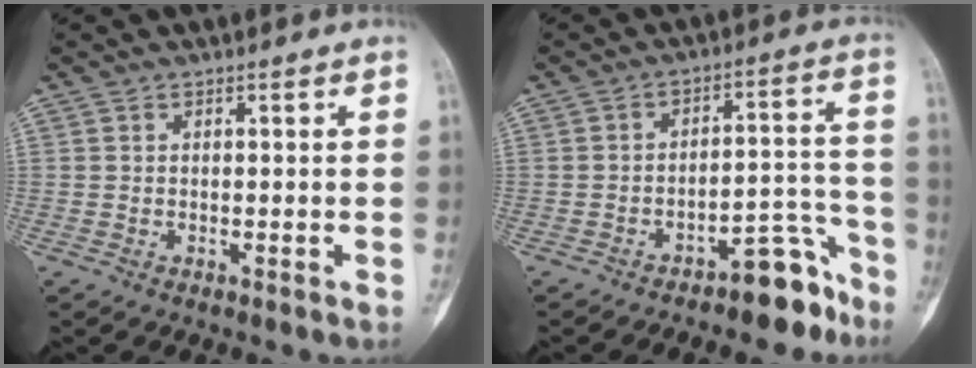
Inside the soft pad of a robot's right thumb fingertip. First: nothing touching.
{"total": 8.9, "force": [-6.9, 3.3, 4.5], "torque": [-0.026, 0.093, -0.104]}